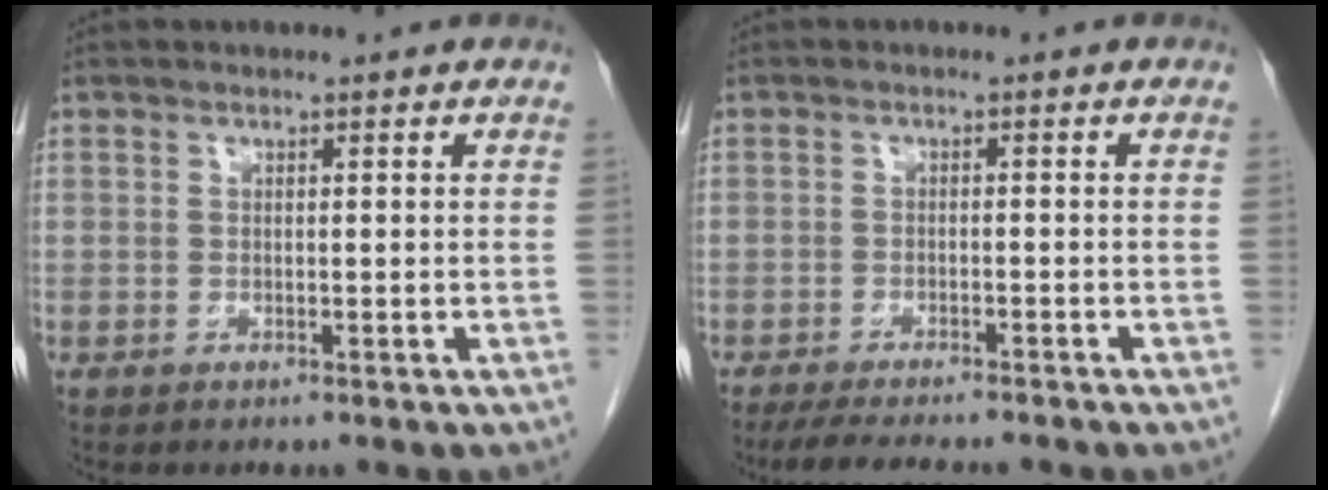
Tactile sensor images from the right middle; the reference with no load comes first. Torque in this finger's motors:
{"motor_torque": [0.54, -0.37, 0.08, 0.05]}